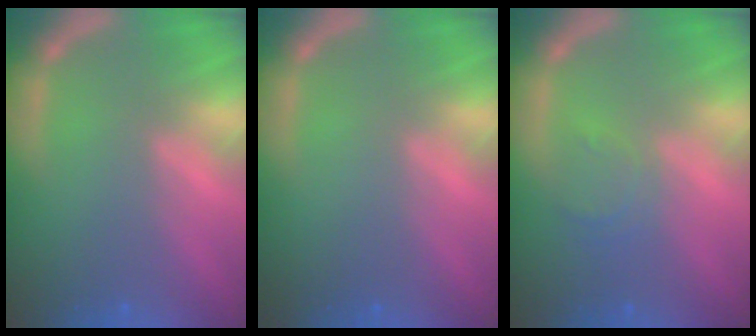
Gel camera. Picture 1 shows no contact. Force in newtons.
{"total": 0.0}
{"total": 2.4}